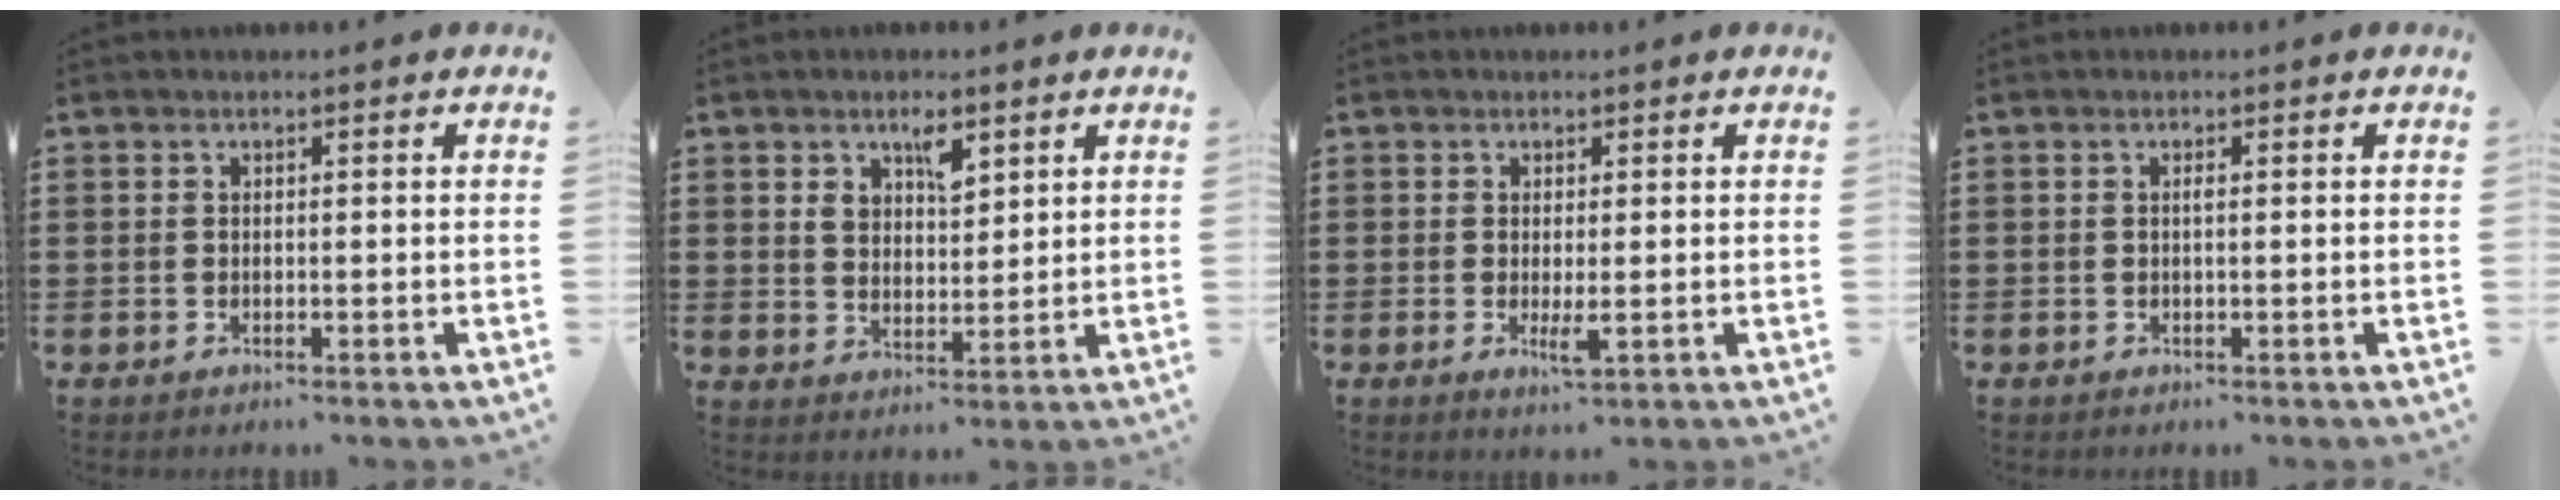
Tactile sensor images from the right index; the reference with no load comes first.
{"total": 4.0, "force": [2.5, 2.1, 2.4], "torque": [-0.040, 0.001, 0.041]}
{"total": 2.6, "force": [-0.5, 0.7, 2.5], "torque": [-0.050, -0.004, -0.011]}
{"total": 0.6, "force": [-0.1, -0.1, 0.6], "torque": [-0.011, -0.003, -0.001]}